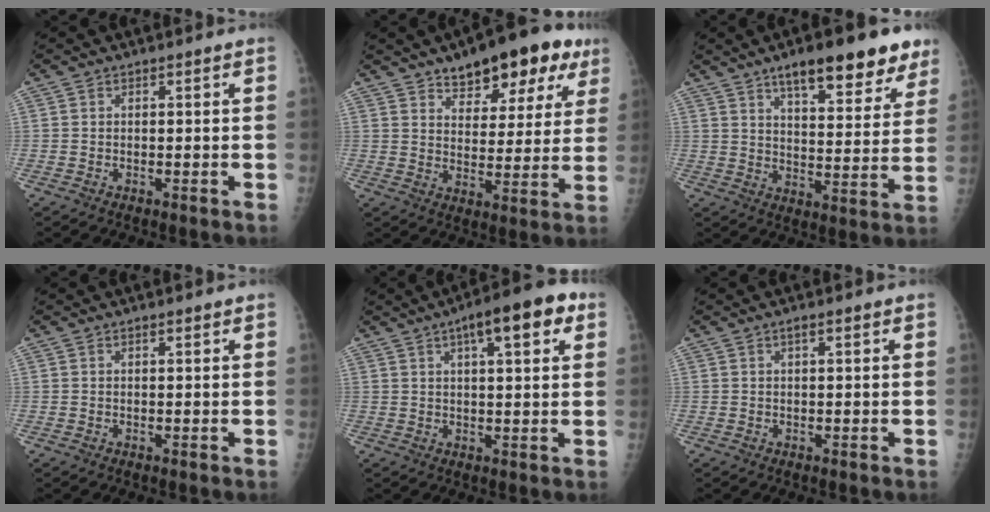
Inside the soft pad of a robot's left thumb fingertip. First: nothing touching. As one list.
[{"total": 16.0, "force": [10.0, 7.6, 9.9], "torque": [-0.080, -0.027, 0.138]}, {"total": 16.9, "force": [11.2, 5.8, 11.2], "torque": [-0.109, -0.047, 0.164]}, {"total": 0.6, "force": [0.4, 0.1, 0.4], "torque": [-0.006, -0.001, 0.005]}, {"total": 11.4, "force": [5.2, 3.5, 9.5], "torque": [-0.116, 0.008, 0.066]}, {"total": 1.1, "force": [0.6, 0.2, 1.0], "torque": [-0.018, 0.003, 0.008]}]